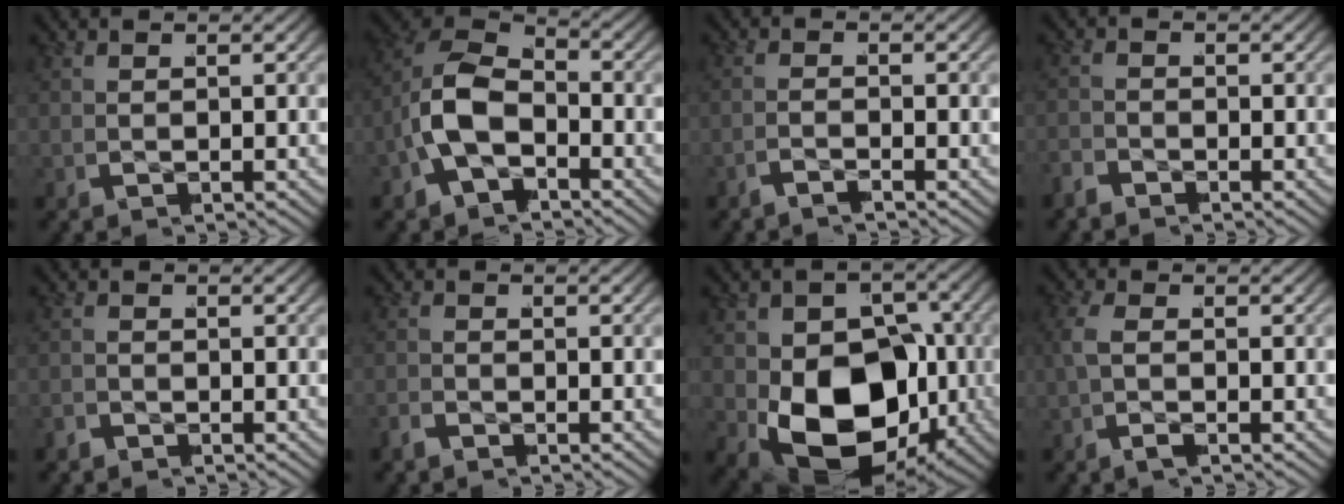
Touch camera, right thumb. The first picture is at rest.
{"total": 10.2, "force": [-1.0, 8.0, 6.1], "torque": [-0.171, -0.025, -0.014]}
{"total": 1.6, "force": [-1.3, -0.8, -0.3], "torque": [0.009, 0.008, -0.038]}
{"total": 1.4, "force": [-1.3, -0.2, -0.6], "torque": [0.015, 0.004, -0.034]}
{"total": 1.1, "force": [-1.0, 0.1, -0.6], "torque": [0.010, -0.001, -0.021]}
{"total": 1.1, "force": [-1.0, 0.0, -0.4], "torque": [0.007, 0.003, -0.027]}
{"total": 16.6, "force": [-2.9, 11.0, 12.0], "torque": [-0.247, -0.072, -0.015]}
{"total": 1.7, "force": [-0.2, 0.9, 1.4], "torque": [-0.045, 0.002, -0.009]}